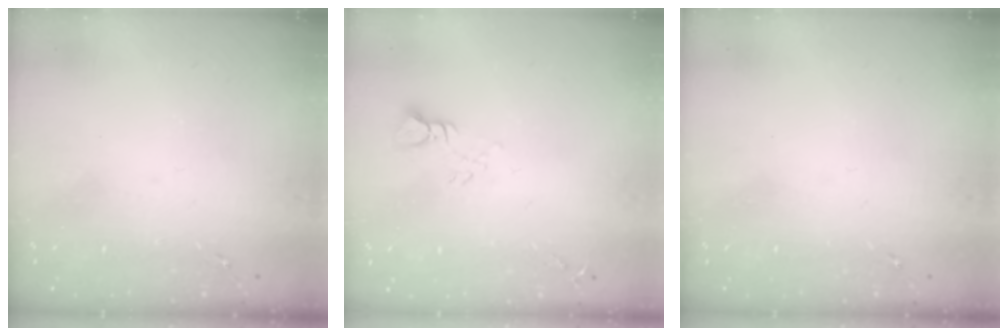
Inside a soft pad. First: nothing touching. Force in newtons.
{"total": 3.6, "press": 3.5, "slide": 0.3}
{"total": 0.0}